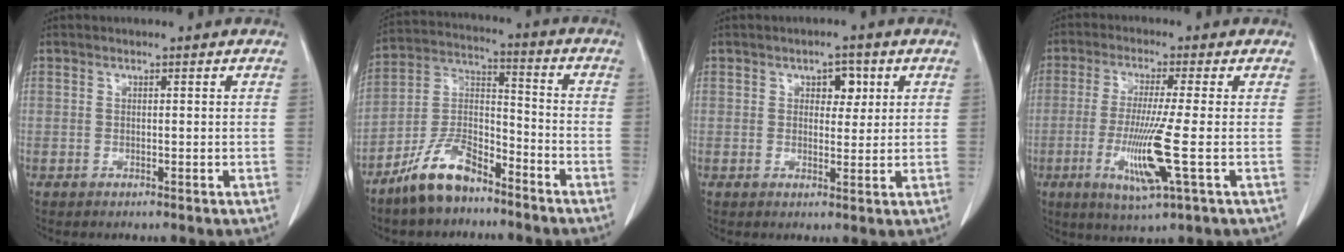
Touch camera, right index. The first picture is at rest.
{"total": 10.8, "force": [-8.1, 4.4, 5.5], "torque": [-0.115, 0.016, -0.157]}
{"total": 3.4, "force": [1.3, 2.1, 2.3], "torque": [-0.027, 0.006, 0.019]}
{"total": 9.8, "force": [-2.4, -0.7, 9.4], "torque": [-0.191, -0.028, -0.047]}